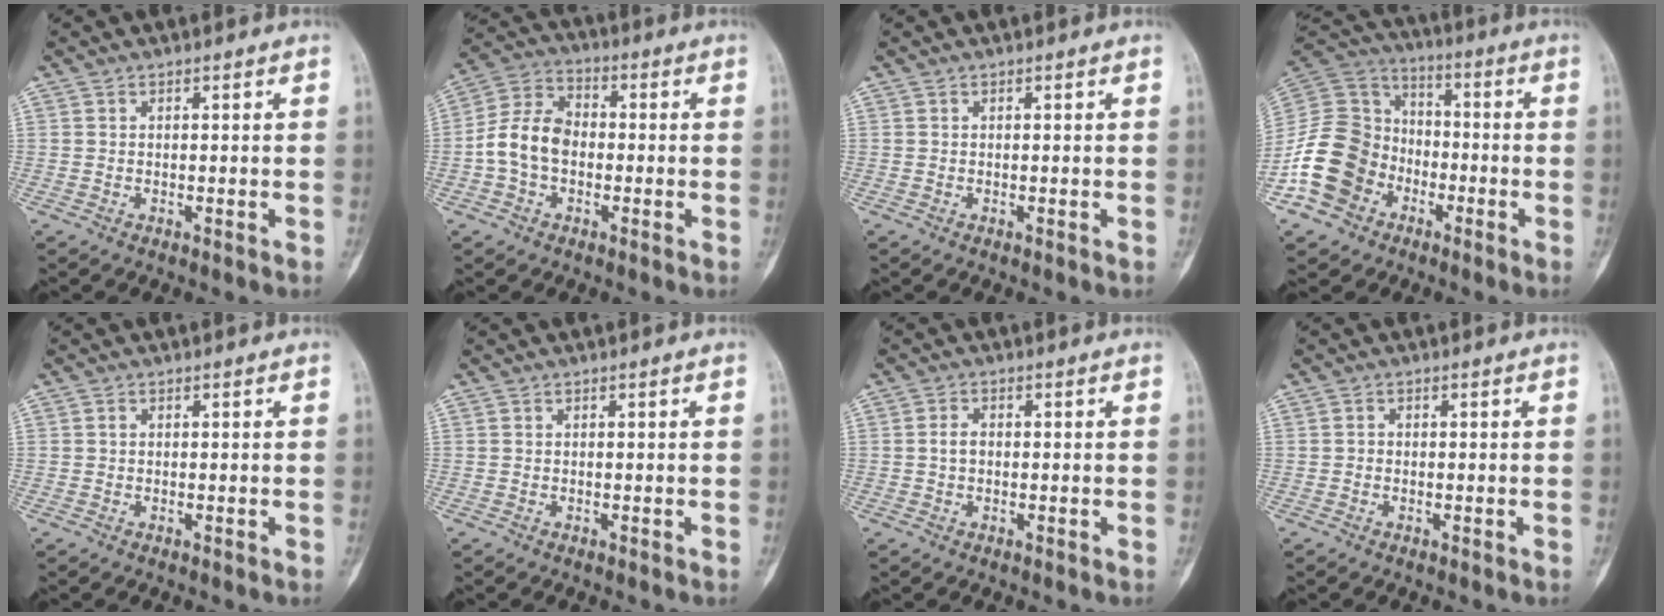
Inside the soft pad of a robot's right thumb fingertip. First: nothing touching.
{"total": 9.9, "force": [-1.5, 7.1, 6.7], "torque": [-0.121, 0.034, -0.040]}
{"total": 0.0}
{"total": 16.4, "force": [-6.7, 13.4, 6.7], "torque": [-0.106, 0.069, -0.125]}
{"total": 0.5, "force": [0.1, 0.5, 0.2], "torque": [-0.002, 0.002, 0.000]}
{"total": 0.0}
{"total": 2.2, "force": [-0.1, 1.5, 1.6], "torque": [-0.027, 0.006, -0.005]}
{"total": 0.6, "force": [-0.2, 0.5, 0.2], "torque": [0.001, 0.002, -0.007]}